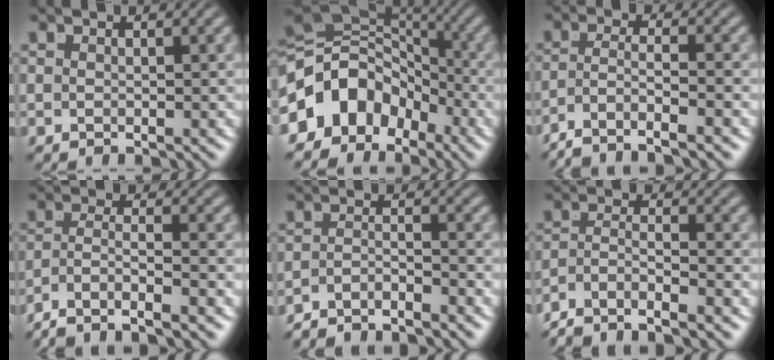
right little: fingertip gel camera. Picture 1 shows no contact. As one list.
[{"total": 14.5, "force": [-1.7, 11.9, 8.2], "torque": [-0.170, -0.029, -0.030]}, {"total": 6.0, "force": [-4.6, 2.3, 3.1], "torque": [-0.067, -0.031, -0.066]}, {"total": 6.7, "force": [-4.9, 3.2, 3.3], "torque": [-0.071, -0.031, -0.074]}, {"total": 4.0, "force": [-3.9, 0.3, 1.0], "torque": [-0.007, -0.017, -0.061]}, {"total": 7.1, "force": [-5.0, 4.2, 3.0], "torque": [-0.062, -0.024, -0.085]}]